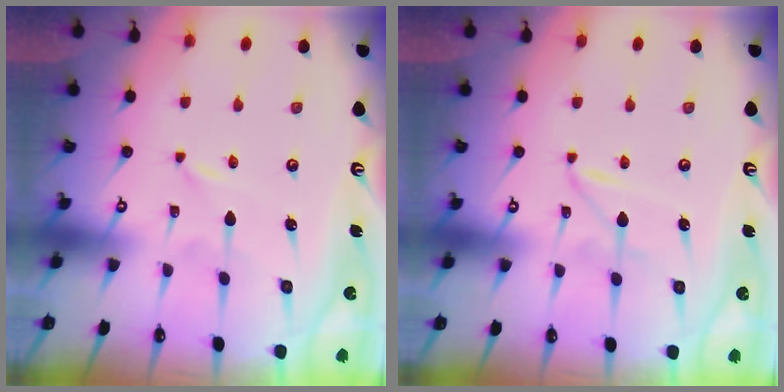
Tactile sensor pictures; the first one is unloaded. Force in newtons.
{"total": 1.6, "press": 1.6, "slide": 0.1}